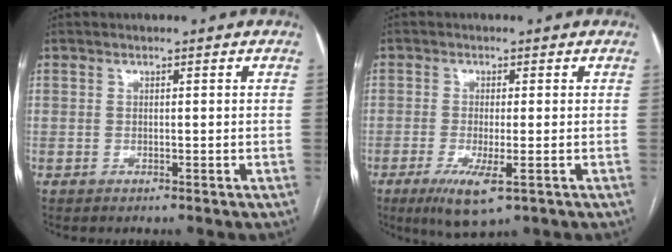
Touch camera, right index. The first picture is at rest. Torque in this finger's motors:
{"motor_torque": [0.99, -0.26, 0.33, 0.07]}